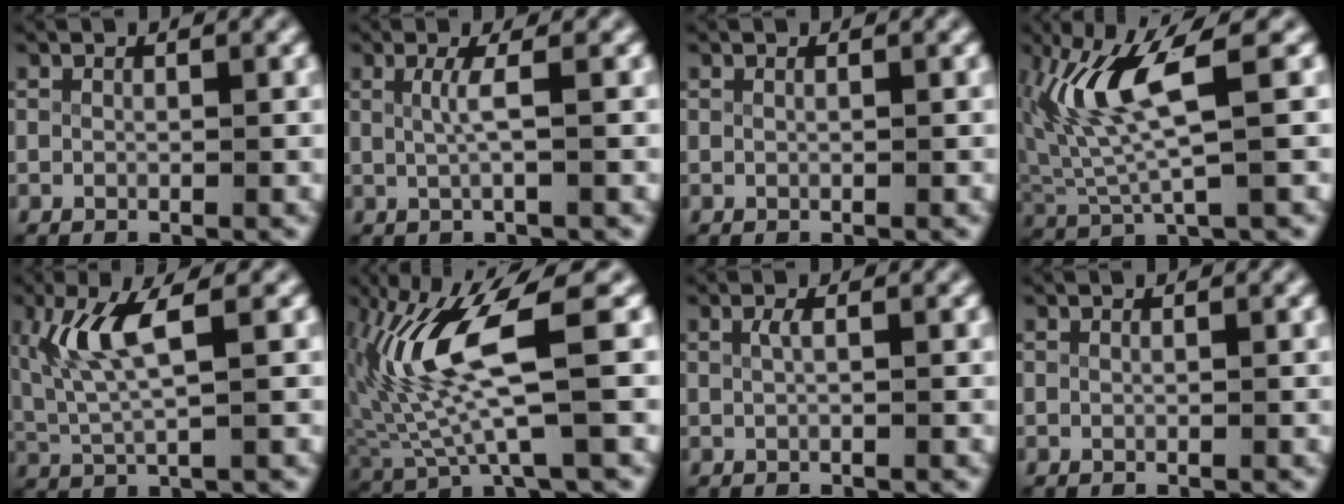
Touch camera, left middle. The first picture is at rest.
{"total": 1.8, "force": [0.1, -0.3, 1.8], "torque": [-0.042, -0.005, 0.006]}
{"total": 0.0}
{"total": 6.6, "force": [1.5, 2.3, 6.0], "torque": [-0.139, -0.004, 0.033]}
{"total": 5.1, "force": [1.5, 1.9, 4.5], "torque": [-0.108, -0.007, 0.035]}
{"total": 8.2, "force": [0.8, 2.8, 7.6], "torque": [-0.160, 0.003, 0.021]}
{"total": 0.7, "force": [0.1, -0.1, 0.7], "torque": [-0.017, -0.004, 0.005]}
{"total": 0.0}